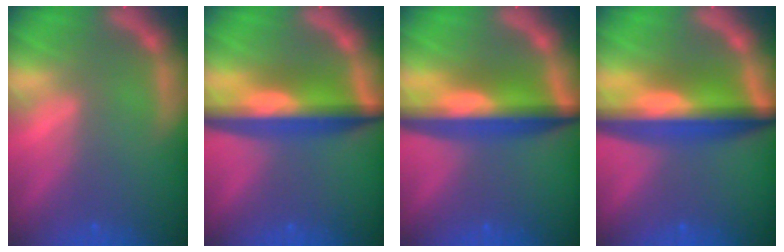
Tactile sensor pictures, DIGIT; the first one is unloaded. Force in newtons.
{"total": 8.5}
{"total": 9.0}
{"total": 10.0}